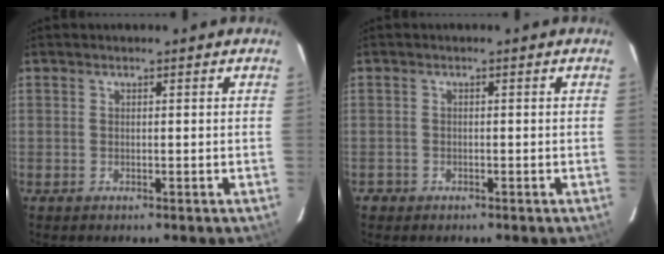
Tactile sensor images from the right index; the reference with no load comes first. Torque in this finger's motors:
{"motor_torque": [-0.01, 0.06, -0.48, -0.07]}